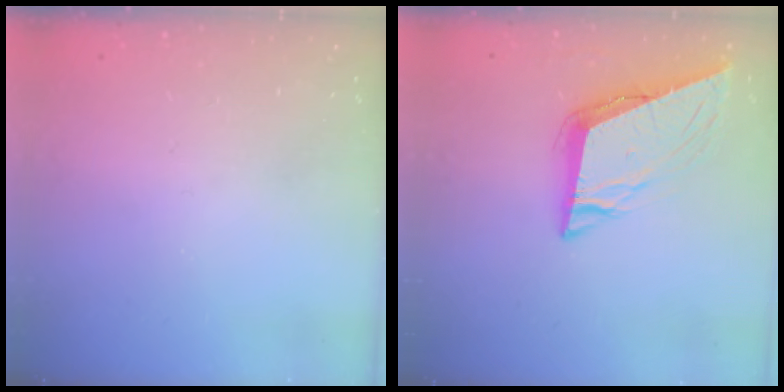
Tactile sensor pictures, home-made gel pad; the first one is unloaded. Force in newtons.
{"total": 9.8, "press": 9.3, "slide": 3.1}